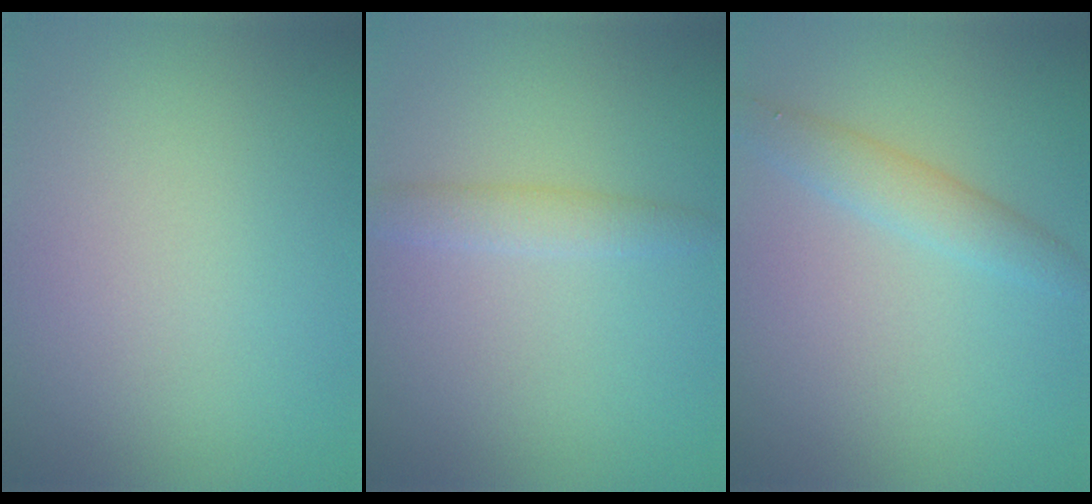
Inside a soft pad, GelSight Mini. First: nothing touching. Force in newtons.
{"total": 1.8, "press": 1.8, "slide": 0.1}
{"total": 2.4, "press": 2.4, "slide": 0.1}